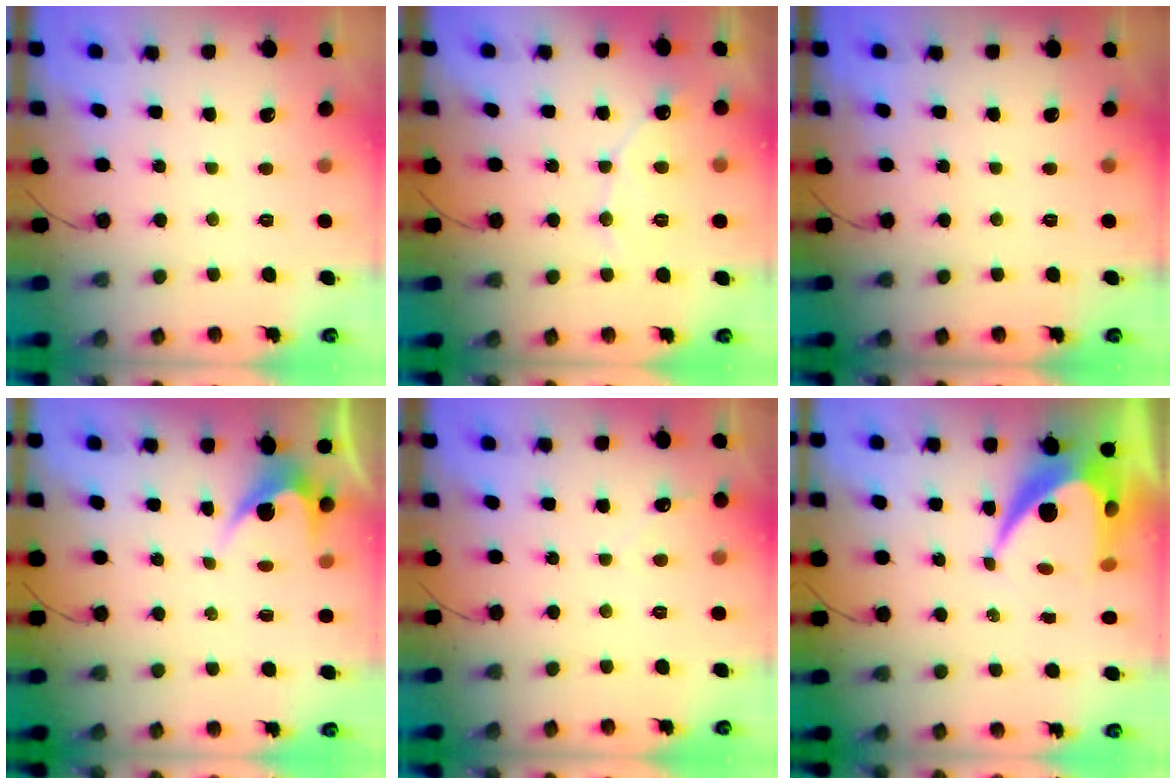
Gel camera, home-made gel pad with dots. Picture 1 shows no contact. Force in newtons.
{"total": 7.8, "press": 7.8, "slide": 0.3}
{"total": 0.0}
{"total": 2.8, "press": 2.8, "slide": 0.2}
{"total": 2.7, "press": 2.7, "slide": 0.3}
{"total": 9.9, "press": 9.9, "slide": 0.4}